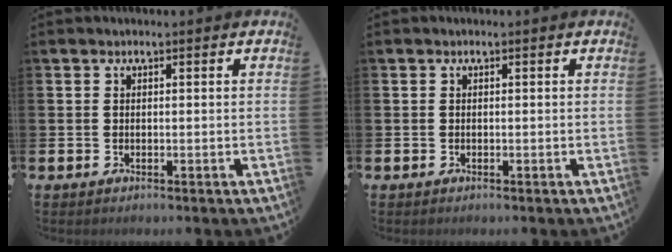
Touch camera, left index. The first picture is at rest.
{"total": 0.0}